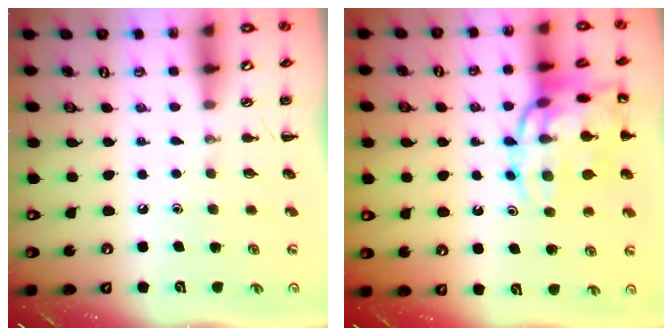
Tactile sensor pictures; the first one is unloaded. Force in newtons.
{"total": 18.1, "press": 18.0, "slide": 1.8}